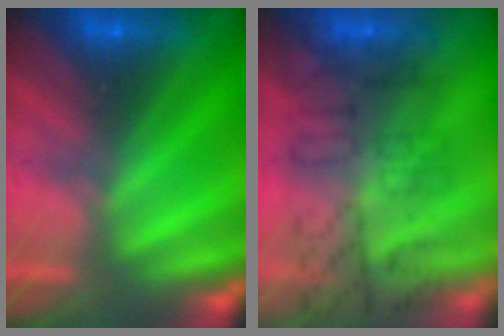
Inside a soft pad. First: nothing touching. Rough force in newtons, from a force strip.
{"total": 3.8}